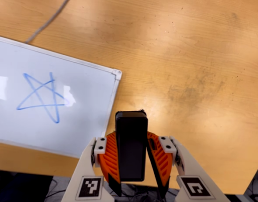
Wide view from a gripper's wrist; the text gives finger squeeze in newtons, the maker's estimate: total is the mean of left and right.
{"total": 6.1, "left": 5.6, "right": 6.6}